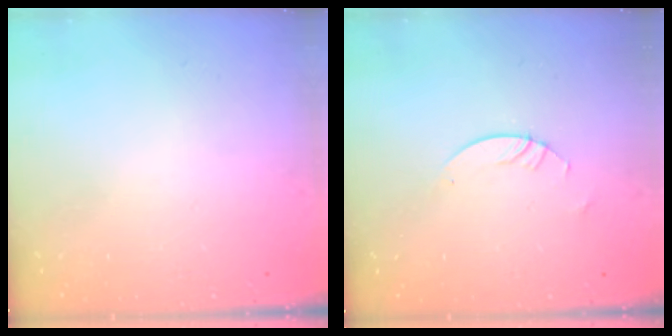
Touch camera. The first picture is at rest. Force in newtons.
{"total": 3.0, "press": 2.9, "slide": 0.3}